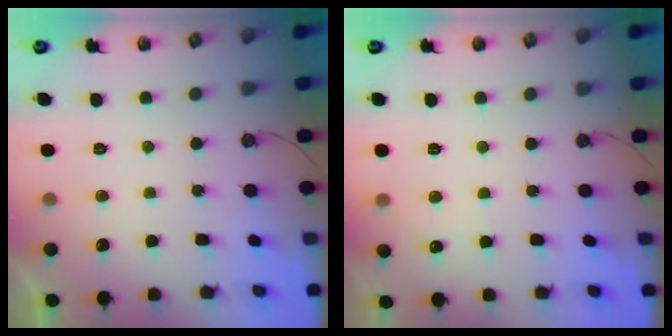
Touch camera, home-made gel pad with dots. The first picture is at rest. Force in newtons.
{"total": 2.8, "press": 2.8, "slide": 0.4}